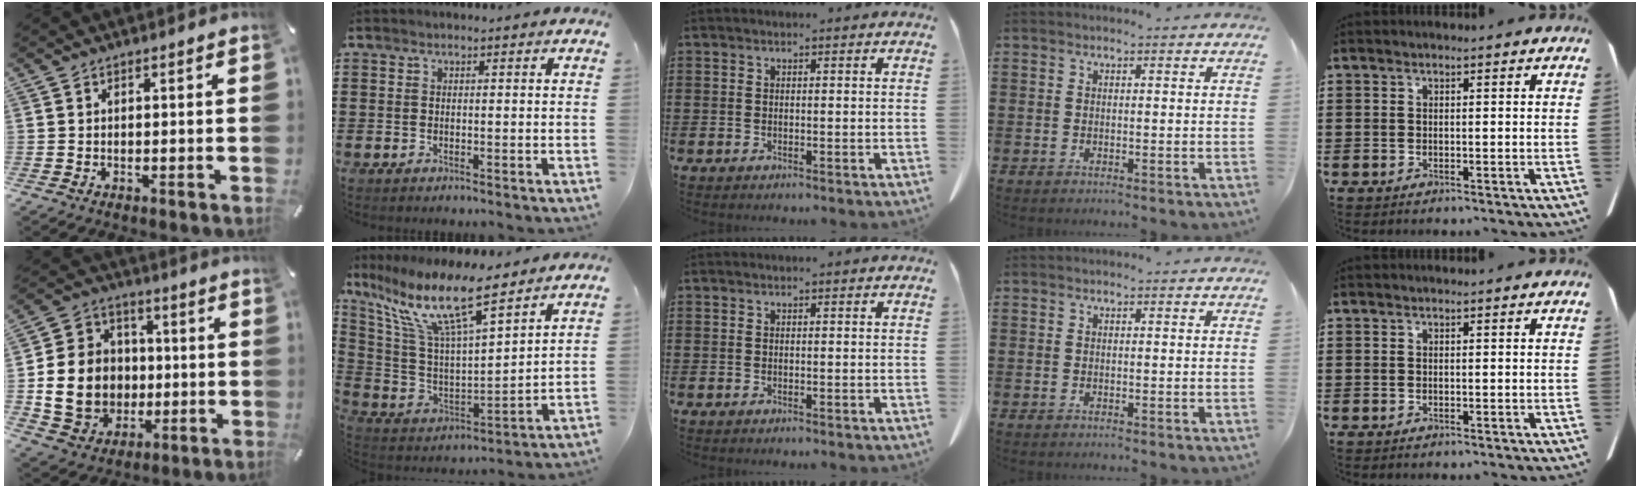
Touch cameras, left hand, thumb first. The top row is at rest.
{"thumb": {"total": 15.1, "force": [-1.8, 13.5, 6.7], "torque": [-0.136, 0.015, -0.021]}, "index": {"total": 14.2, "force": [9.1, 3.2, 10.4], "torque": [-0.238, -0.047, 0.151]}}